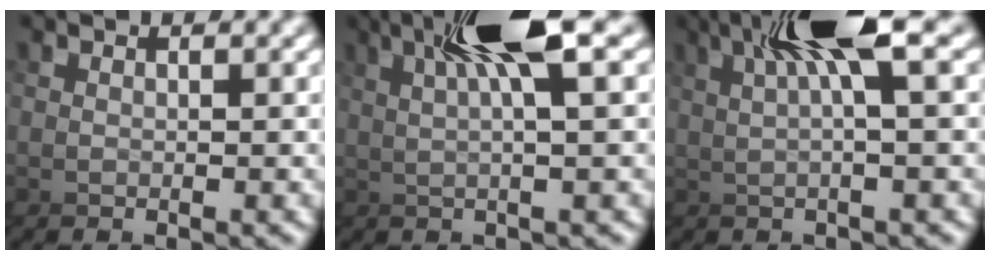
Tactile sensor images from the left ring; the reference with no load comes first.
{"total": 6.4, "force": [3.1, -0.5, 5.5], "torque": [-0.109, 0.034, 0.043]}
{"total": 6.4, "force": [2.7, -0.4, 5.7], "torque": [-0.111, 0.035, 0.035]}